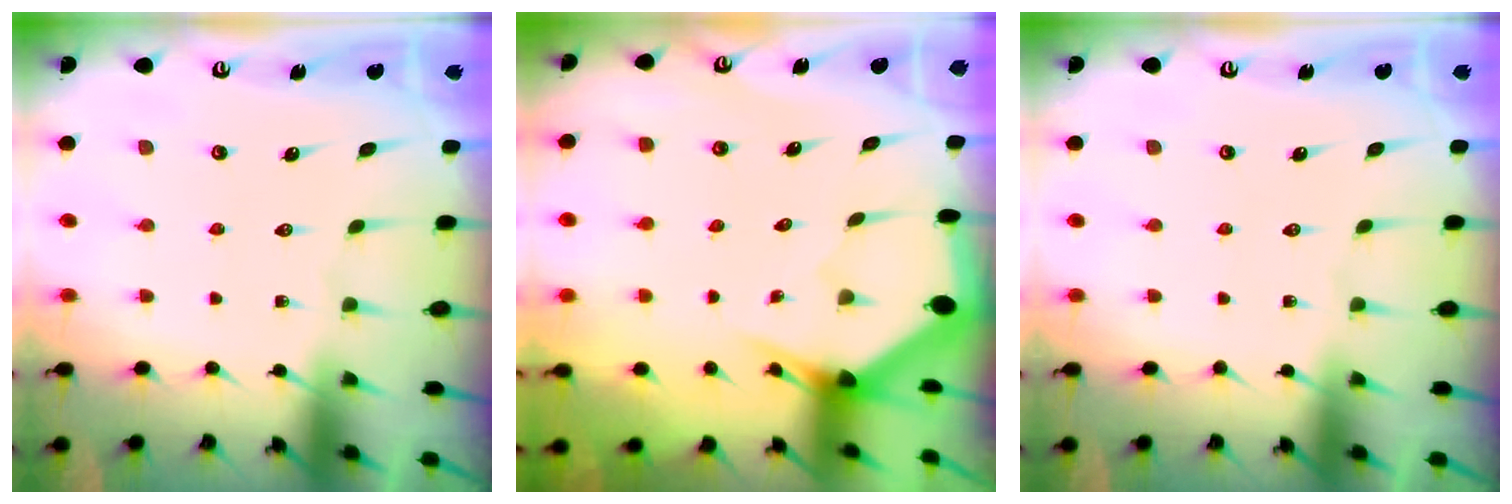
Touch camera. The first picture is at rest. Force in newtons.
{"total": 2.9, "press": 2.9, "slide": 0.0}
{"total": 0.0}